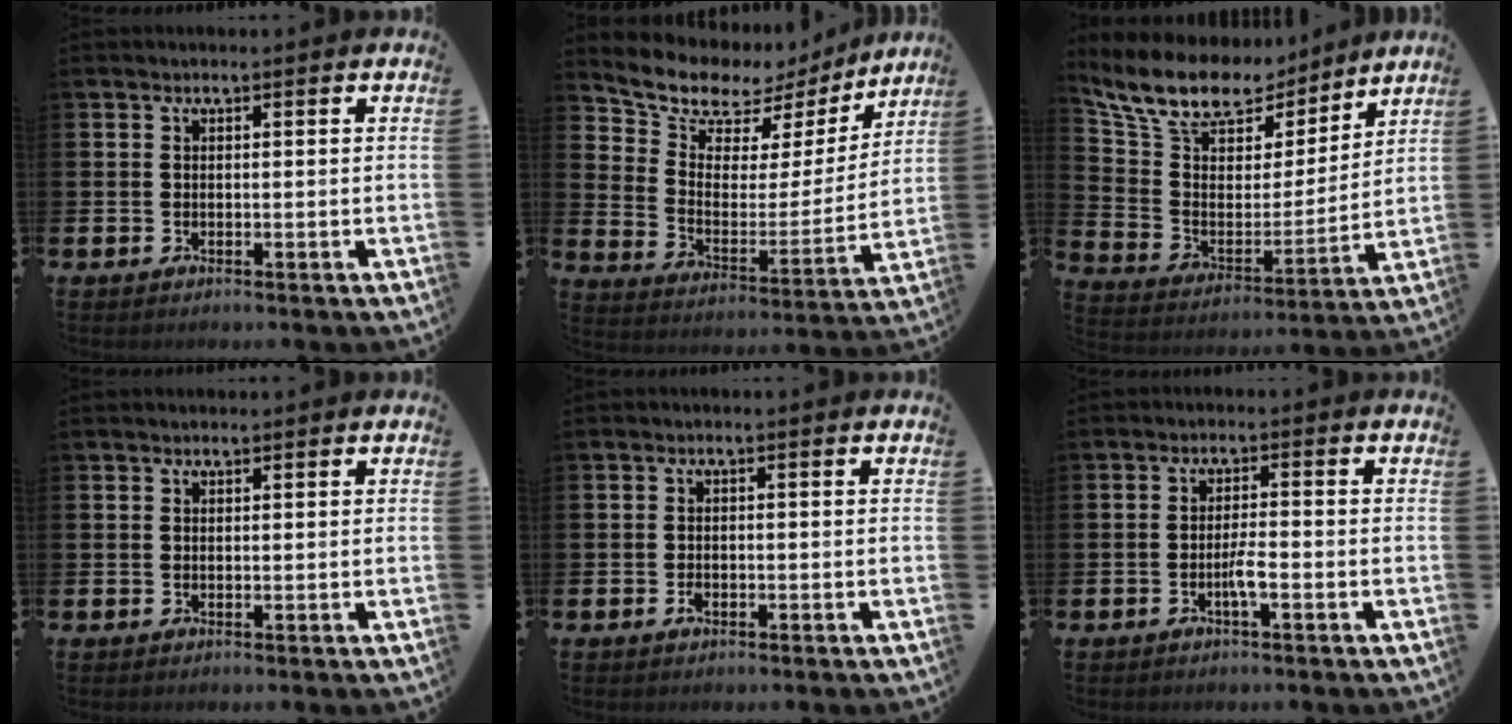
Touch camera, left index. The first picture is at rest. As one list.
[{"total": 8.8, "force": [7.6, 4.1, 1.4], "torque": [-0.072, -0.059, 0.135]}, {"total": 12.3, "force": [10.6, 5.3, 3.6], "torque": [-0.121, -0.064, 0.191]}, {"total": 0.0}, {"total": 1.3, "force": [-0.6, 0.8, 0.8], "torque": [-0.022, 0.004, -0.011]}, {"total": 2.3, "force": [-1.3, 0.2, 1.9], "torque": [-0.037, 0.000, -0.023]}]